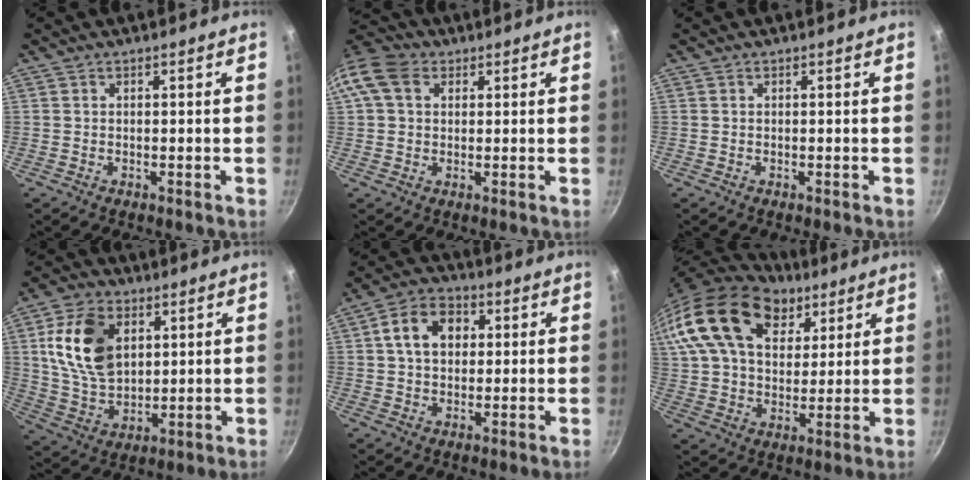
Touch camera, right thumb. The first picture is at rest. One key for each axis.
{"total": 10.0, "fx": 3.0, "fy": 7.5, "fz": 5.9, "tx": -0.107, "ty": 0.013, "tz": 0.041}
{"total": 0.0}
{"total": 15.5, "fx": 4.3, "fy": 10.3, "fz": 10.8, "tx": -0.179, "ty": -0.010, "tz": 0.088}
{"total": 9.5, "fx": 2.0, "fy": 7.1, "fz": 6.0, "tx": -0.079, "ty": 0.015, "tz": 0.022}
{"total": 27.0, "fx": 14.2, "fy": 17.0, "fz": 15.5, "tx": -0.301, "ty": 0.003, "tz": 0.253}